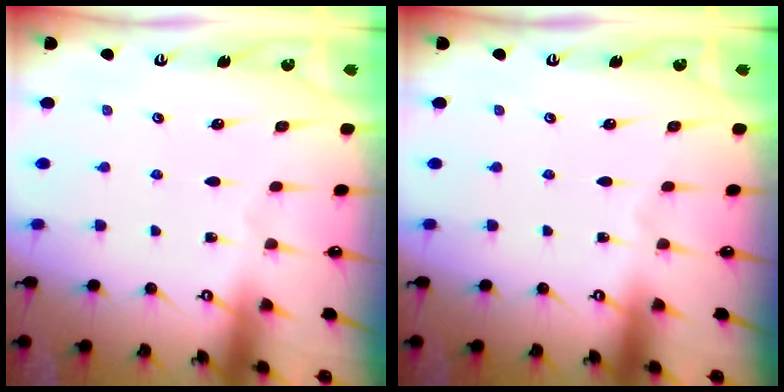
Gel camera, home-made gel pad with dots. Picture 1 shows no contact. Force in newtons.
{"total": 0.0}